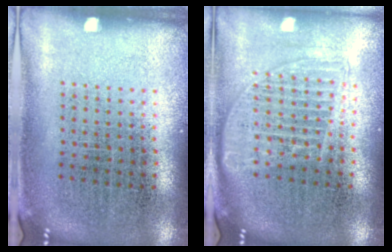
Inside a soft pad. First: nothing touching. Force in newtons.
{"total": 1.6, "press": 1.4, "slide": 0.8}